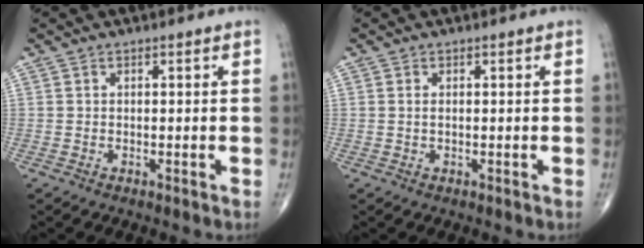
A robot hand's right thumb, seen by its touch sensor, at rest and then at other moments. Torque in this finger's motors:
{"motor_torque": [-0.12, 0.08, -0.28, -0.17, -0.06]}